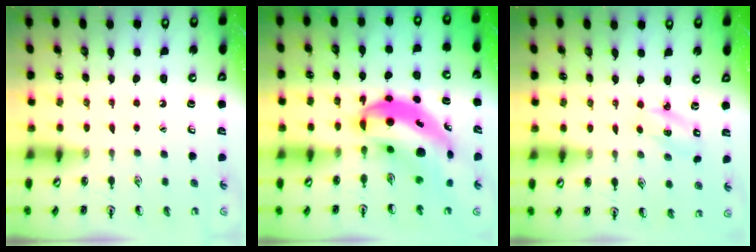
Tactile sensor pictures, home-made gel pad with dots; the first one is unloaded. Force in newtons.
{"total": 10.3, "press": 9.9, "slide": 3.0}
{"total": 2.1, "press": 2.0, "slide": 0.7}